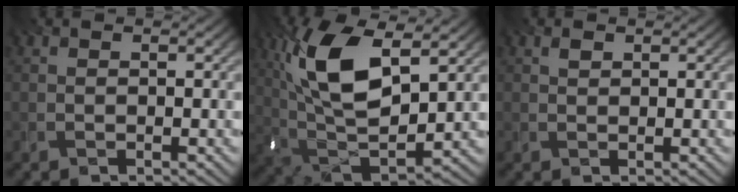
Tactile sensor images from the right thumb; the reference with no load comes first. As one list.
[{"total": 13.0, "force": [4.9, 5.4, 10.8], "torque": [-0.238, 0.010, 0.096]}, {"total": 0.8, "force": [0.7, 0.2, 0.2], "torque": [-0.008, 0.002, 0.008]}]